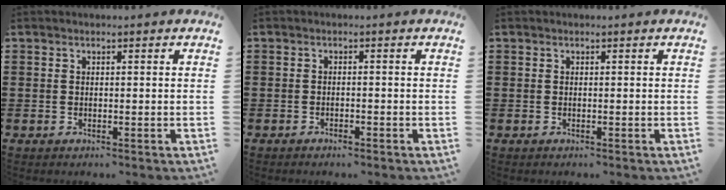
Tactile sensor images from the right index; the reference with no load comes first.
{"total": 0.9, "force": [-0.8, 0.0, 0.3], "torque": [-0.008, -0.002, -0.017]}
{"total": 0.0}